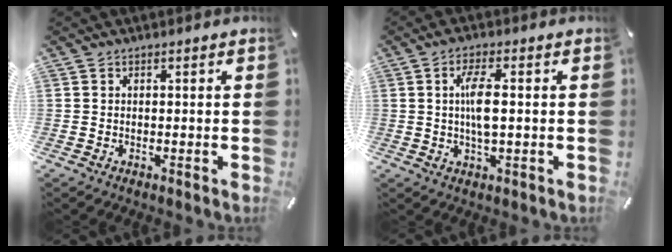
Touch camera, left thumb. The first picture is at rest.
{"total": 6.5, "force": [0.6, 1.6, 6.2], "torque": [-0.132, -0.004, 0.003]}